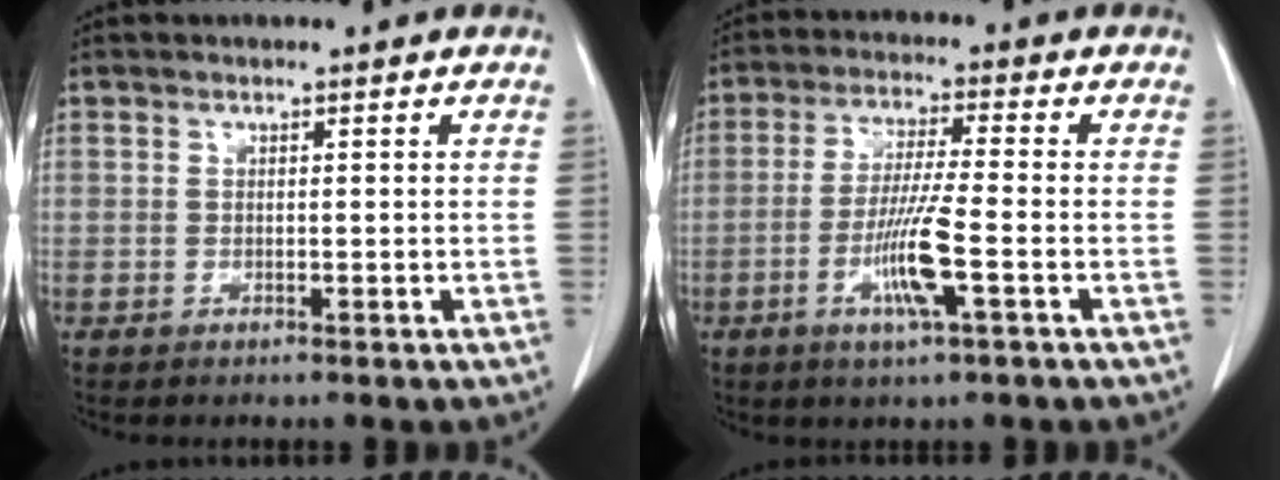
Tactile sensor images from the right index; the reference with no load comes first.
{"total": 8.4, "force": [-2.9, -0.1, 7.9], "torque": [-0.152, -0.011, -0.057]}